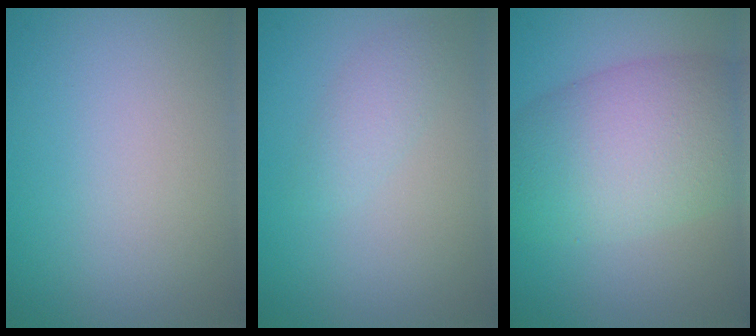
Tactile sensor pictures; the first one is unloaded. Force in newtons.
{"total": 1.8, "press": 1.8, "slide": 0.1}
{"total": 9.1, "press": 9.1, "slide": 0.3}